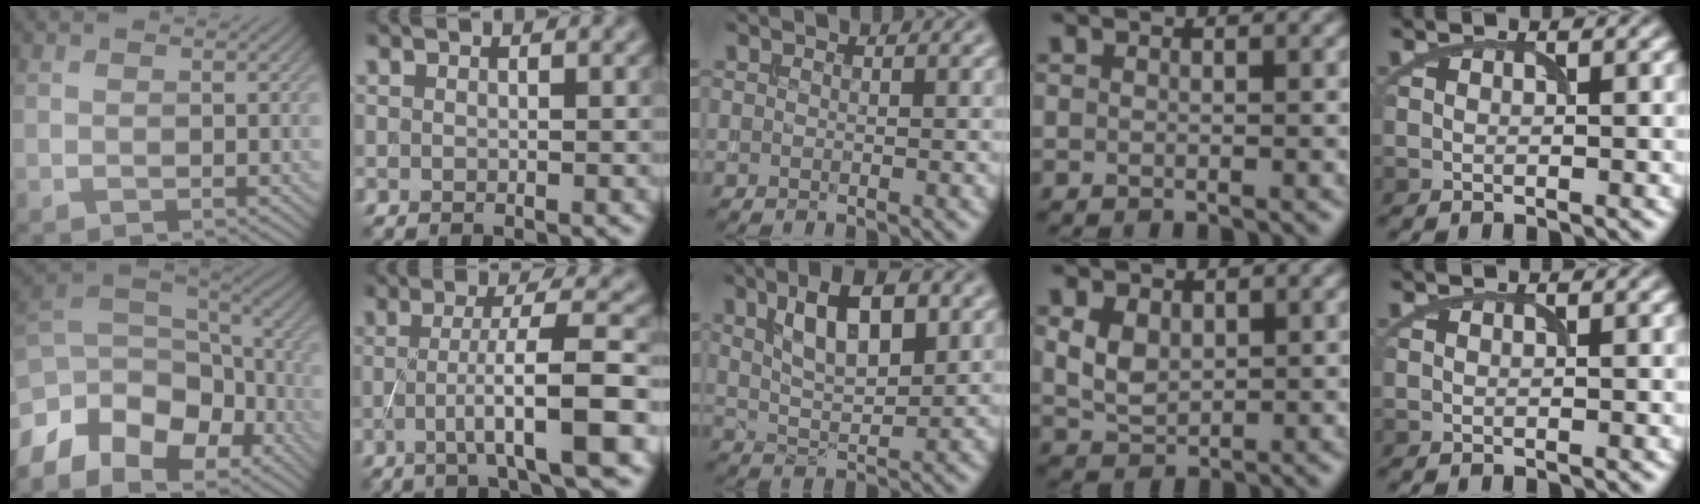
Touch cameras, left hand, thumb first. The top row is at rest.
{"thumb": {"total": 14.2, "force": [-7.3, 8.7, 8.5], "torque": [-0.226, -0.023, -0.115]}, "index": {"total": 6.9, "force": [-1.7, 0.8, 6.6], "torque": [-0.106, 0.009, -0.032]}, "middle": {"total": 6.7, "force": [2.8, 2.7, 5.5], "torque": [-0.099, 0.009, 0.046]}, "ring": {"total": 2.8, "force": [0.8, 2.0, 1.8], "torque": [-0.043, -0.002, 0.021]}}